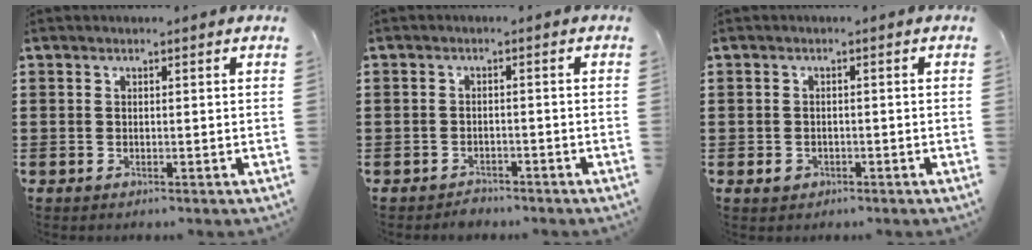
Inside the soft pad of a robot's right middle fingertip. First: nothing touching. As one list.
[{"total": 2.0, "force": [-1.9, 0.7, -0.1], "torque": [-0.002, 0.001, -0.043]}, {"total": 1.6, "force": [-0.9, 1.2, 0.6], "torque": [-0.014, -0.001, -0.019]}]